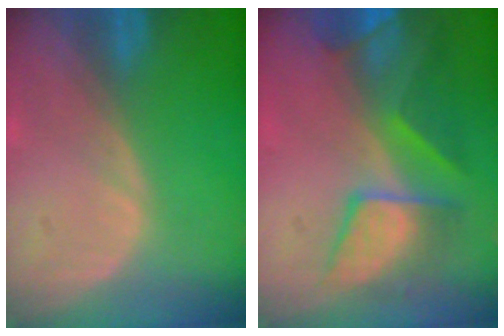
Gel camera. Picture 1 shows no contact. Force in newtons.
{"total": 8.4, "press": 8.1, "slide": 2.2}